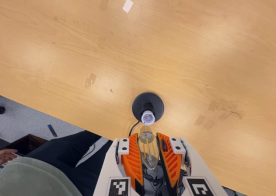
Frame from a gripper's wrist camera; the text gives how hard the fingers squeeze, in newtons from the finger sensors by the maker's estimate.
{"total": 20.1, "left": 22.1, "right": 18.1}